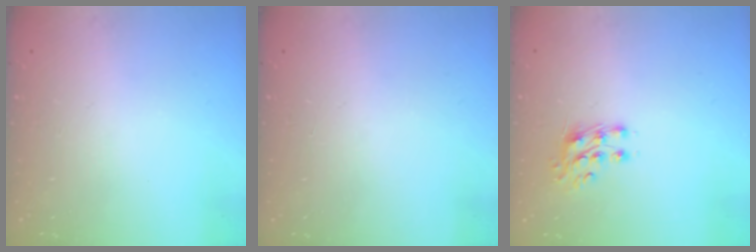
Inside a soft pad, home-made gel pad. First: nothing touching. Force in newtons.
{"total": 0.0}
{"total": 7.8, "press": 7.7, "slide": 0.8}